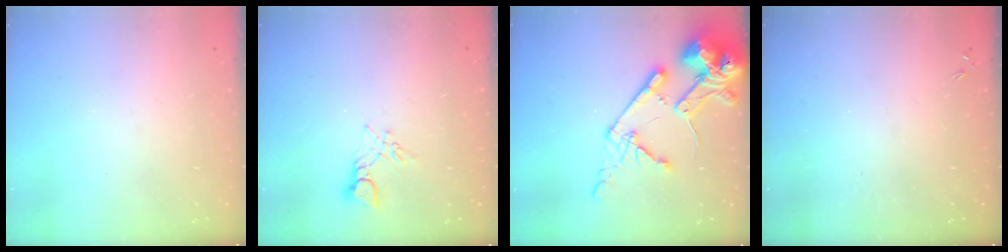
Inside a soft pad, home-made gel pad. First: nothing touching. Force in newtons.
{"total": 3.7, "press": 3.7, "slide": 0.3}
{"total": 18.1, "press": 17.9, "slide": 2.2}
{"total": 0.0}